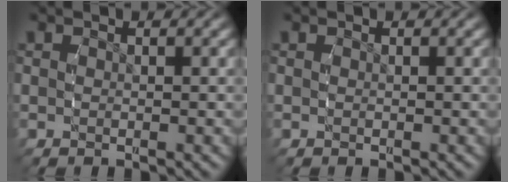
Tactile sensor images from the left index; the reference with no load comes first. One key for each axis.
{"total": 0.0}